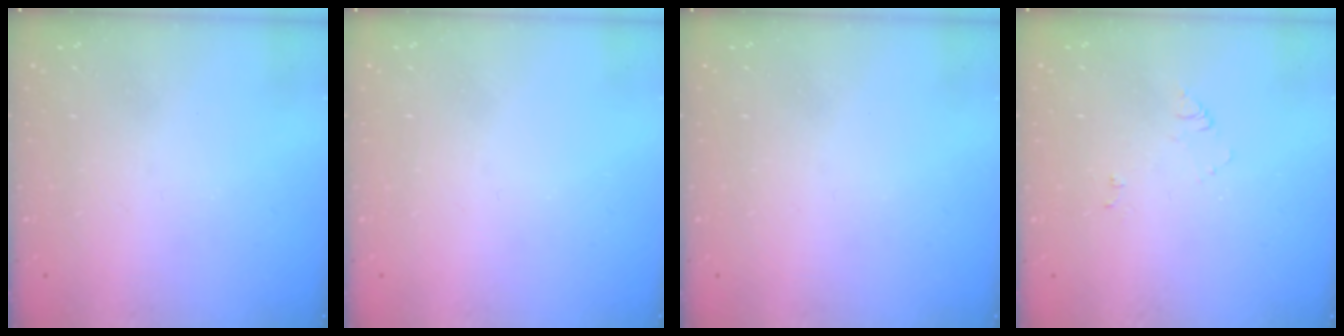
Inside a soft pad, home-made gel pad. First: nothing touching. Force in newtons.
{"total": 0.0}
{"total": 0.0}
{"total": 6.0, "press": 6.0, "slide": 0.7}